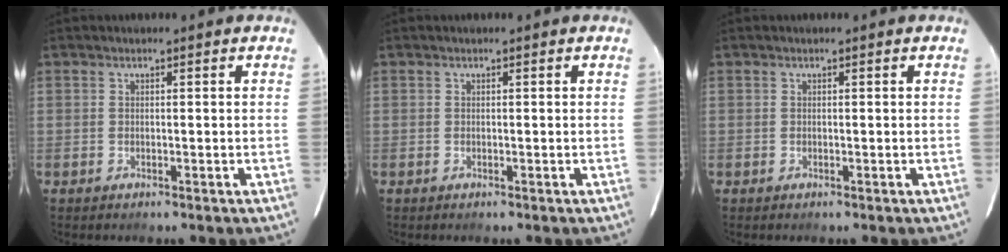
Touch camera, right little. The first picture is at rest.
{"total": 0.0}
{"total": 0.0}